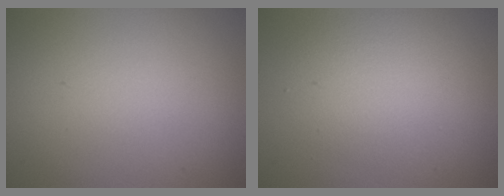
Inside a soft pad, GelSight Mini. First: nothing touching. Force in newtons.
{"total": 3.4, "press": 3.4, "slide": 0.2}